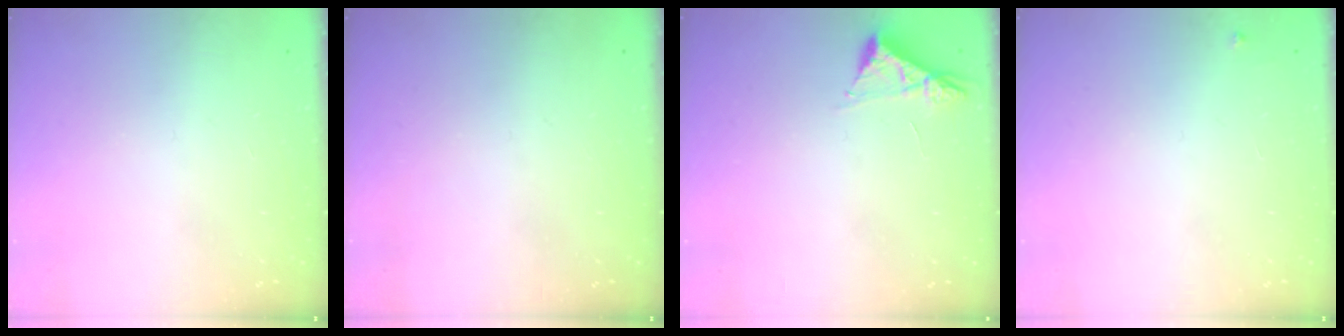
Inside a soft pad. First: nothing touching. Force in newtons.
{"total": 0.0}
{"total": 4.5, "press": 4.4, "slide": 0.5}
{"total": 3.2, "press": 3.2, "slide": 0.5}